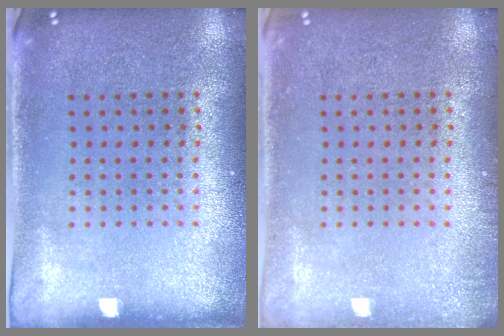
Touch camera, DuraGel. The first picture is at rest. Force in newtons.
{"total": 0.8, "press": 0.8, "slide": 0.0}